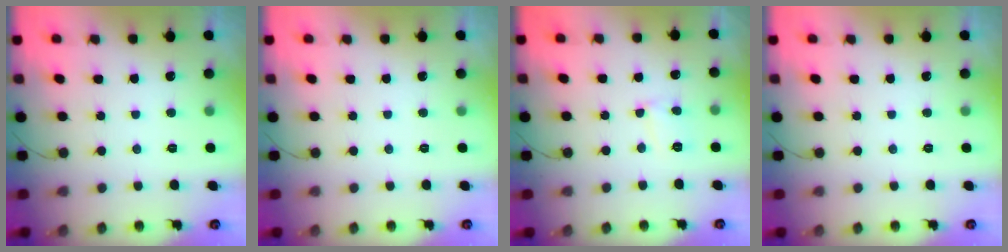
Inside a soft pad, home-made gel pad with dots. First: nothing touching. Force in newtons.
{"total": 0.0}
{"total": 5.5, "press": 5.5, "slide": 0.4}
{"total": 0.0}